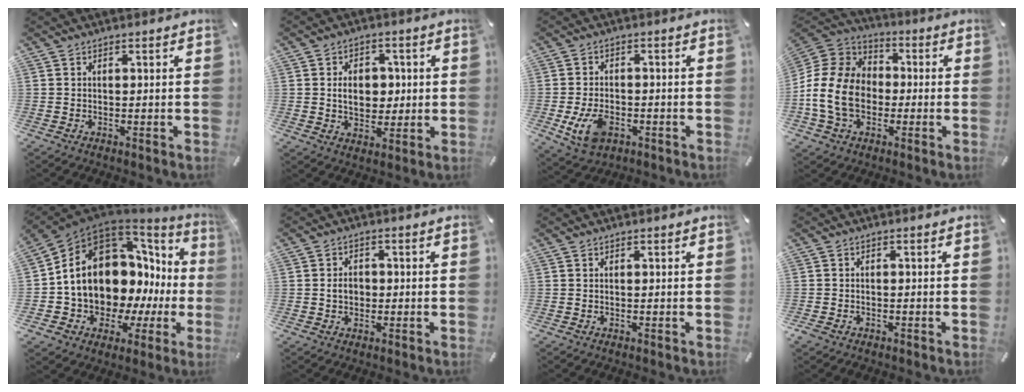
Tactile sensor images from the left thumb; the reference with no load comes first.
{"total": 8.3, "force": [0.5, 6.4, 5.3], "torque": [-0.076, 0.006, 0.007]}
{"total": 7.8, "force": [-2.6, 5.2, 5.3], "torque": [-0.111, 0.006, -0.047]}
{"total": 15.9, "force": [-3.7, 12.9, 8.6], "torque": [-0.207, 0.031, -0.073]}
{"total": 19.5, "force": [2.9, 14.1, 13.2], "torque": [-0.239, -0.050, 0.072]}
{"total": 2.6, "force": [-0.3, 2.1, 1.5], "torque": [-0.021, 0.002, -0.010]}
{"total": 0.0}
{"total": 1.2, "force": [-0.8, 0.8, 0.4], "torque": [-0.004, 0.003, -0.018]}